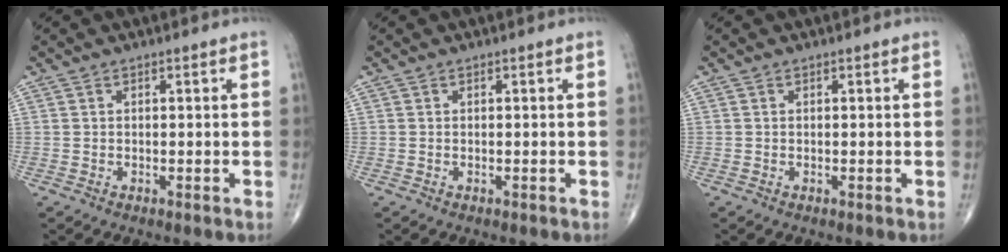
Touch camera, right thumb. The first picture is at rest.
{"total": 0.0}
{"total": 0.0}